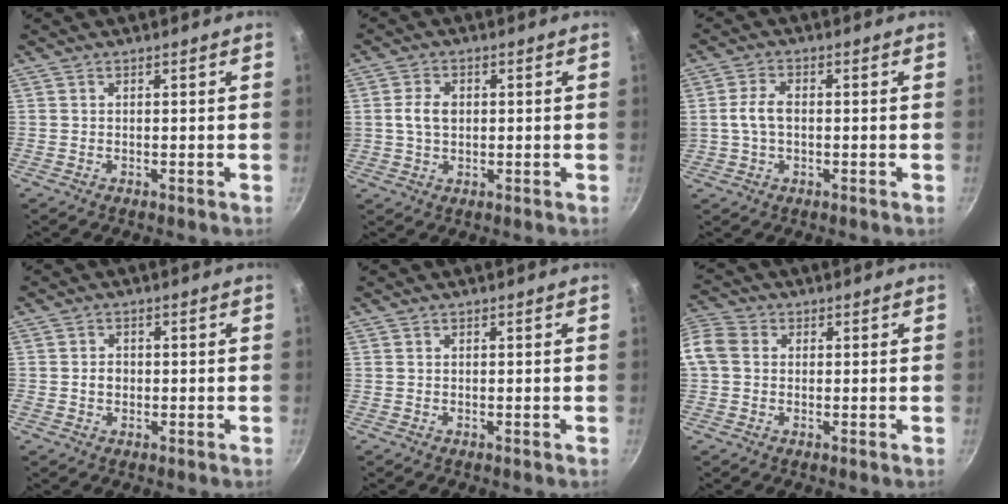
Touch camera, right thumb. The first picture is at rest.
{"total": 4.9, "force": [0.5, 3.5, 3.4], "torque": [-0.054, 0.005, 0.008]}
{"total": 5.1, "force": [-0.1, 3.1, 4.0], "torque": [-0.076, 0.013, -0.004]}
{"total": 2.3, "force": [-0.3, 1.9, 1.1], "torque": [-0.009, 0.008, -0.006]}
{"total": 0.0}
{"total": 10.7, "force": [0.9, 9.1, 5.7], "torque": [-0.134, 0.031, 0.002]}